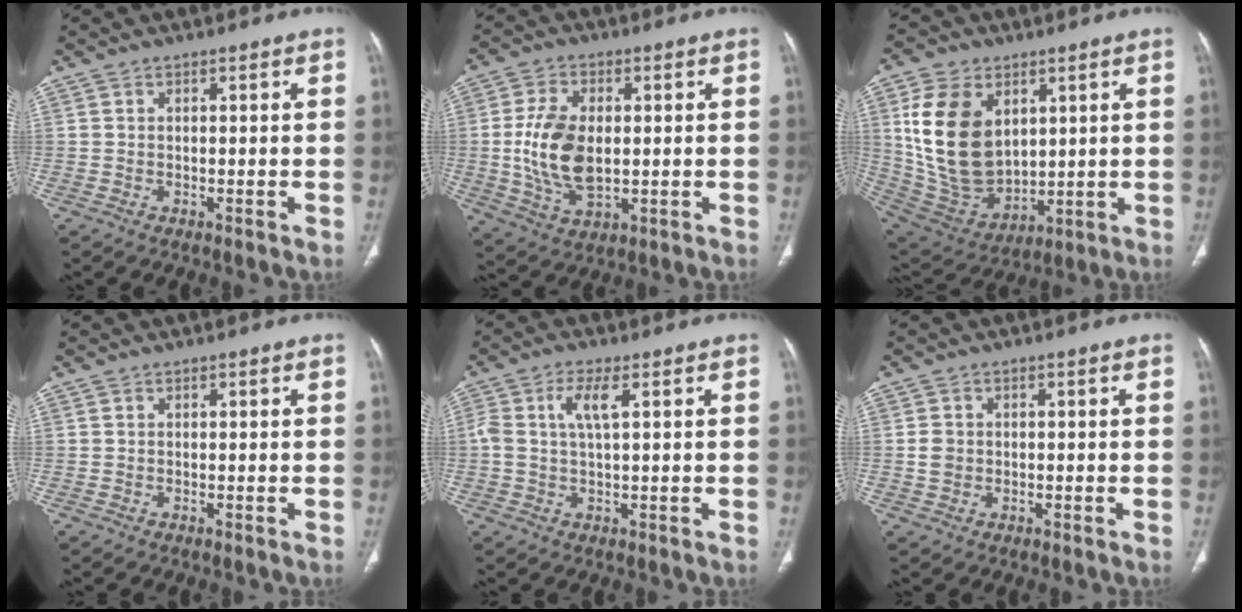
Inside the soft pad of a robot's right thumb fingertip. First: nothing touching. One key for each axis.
{"total": 12.1, "fx": 0.0, "fy": 7.2, "fz": 9.7, "tx": -0.188, "ty": -0.005, "tz": 0.009}
{"total": 18.7, "fx": 4.8, "fy": 12.7, "fz": 12.8, "tx": -0.219, "ty": -0.024, "tz": 0.117}
{"total": 0.0}
{"total": 4.7, "fx": 1.2, "fy": 1.4, "fz": 4.3, "tx": -0.106, "ty": 0.010, "tz": 0.026}
{"total": 2.4, "fx": -0.1, "fy": 2.1, "fz": 1.1, "tx": -0.014, "ty": 0.004, "tz": 0.000}